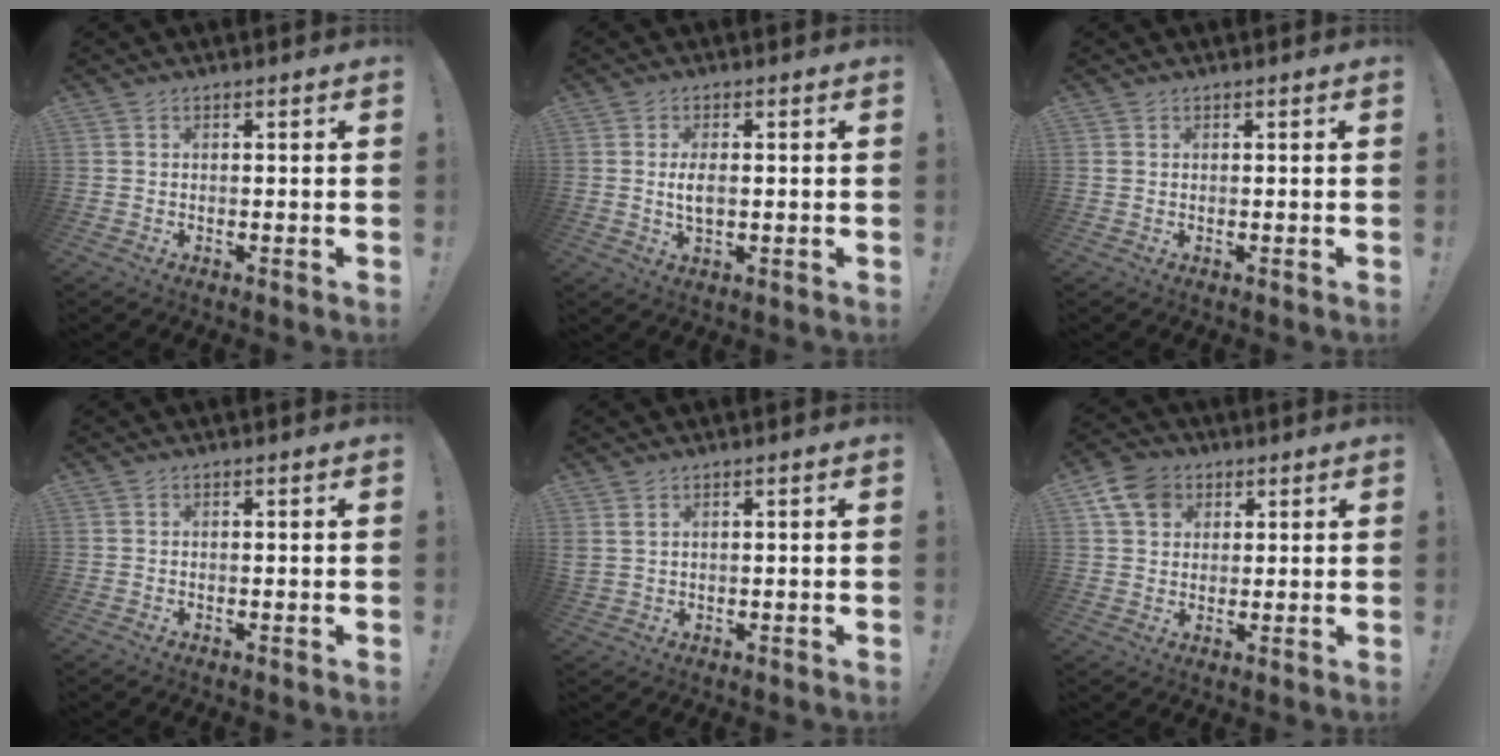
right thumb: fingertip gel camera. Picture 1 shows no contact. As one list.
[{"total": 4.0, "force": [0.1, 1.9, 3.5], "torque": [-0.065, -0.008, -0.005]}, {"total": 0.5, "force": [0.2, 0.4, 0.3], "torque": [-0.013, 0.003, 0.006]}, {"total": 0.0}, {"total": 2.5, "force": [1.6, 1.1, 1.6], "torque": [-0.033, -0.003, 0.030]}, {"total": 8.9, "force": [4.2, 6.9, 3.7], "torque": [-0.058, -0.012, 0.084]}]